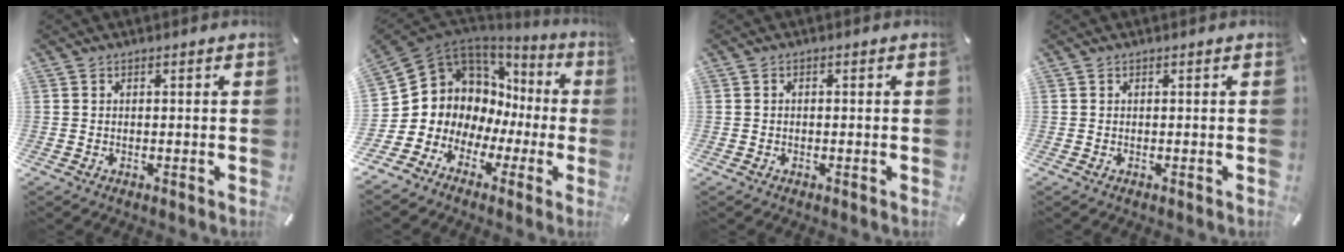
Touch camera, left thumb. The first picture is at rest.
{"total": 9.0, "force": [2.4, 8.4, 2.0], "torque": [-0.061, -0.055, 0.054]}
{"total": 0.6, "force": [-0.3, 0.4, 0.4], "torque": [-0.008, 0.001, -0.006]}
{"total": 0.0}